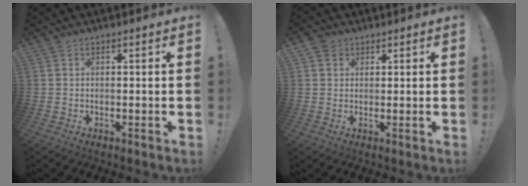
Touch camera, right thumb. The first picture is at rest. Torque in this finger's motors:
{"motor_torque": [-0.12, -0.32, 0.15, 0.12, 0.10]}